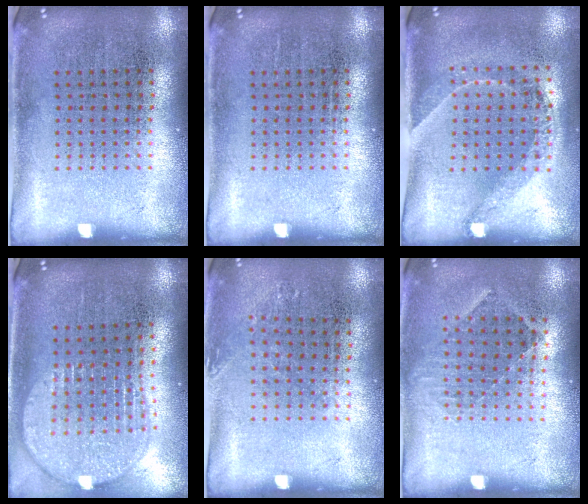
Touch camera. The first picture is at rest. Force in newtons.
{"total": 0.0}
{"total": 1.5, "press": 1.1, "slide": 0.9}
{"total": 1.9, "press": 1.6, "slide": 1.0}
{"total": 0.8, "press": 0.8, "slide": 0.1}
{"total": 0.9, "press": 0.8, "slide": 0.3}